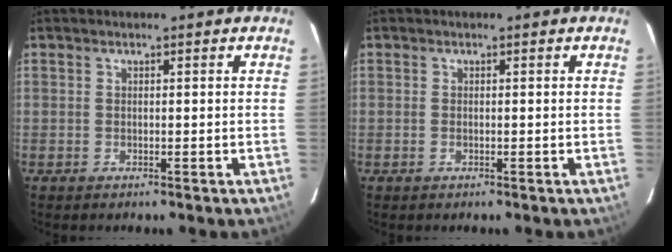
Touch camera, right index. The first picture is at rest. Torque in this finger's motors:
{"motor_torque": [-0.10, 0.04, -0.05, -0.01]}